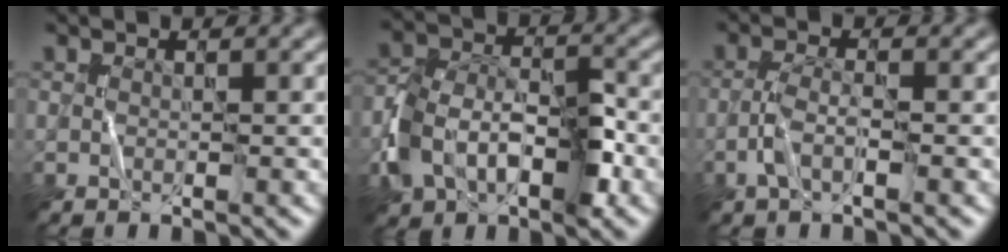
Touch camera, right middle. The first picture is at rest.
{"total": 6.0, "force": [-2.4, 3.9, 3.9], "torque": [-0.071, 0.007, -0.046]}
{"total": 1.6, "force": [-0.9, 0.5, 1.3], "torque": [-0.030, 0.009, -0.026]}